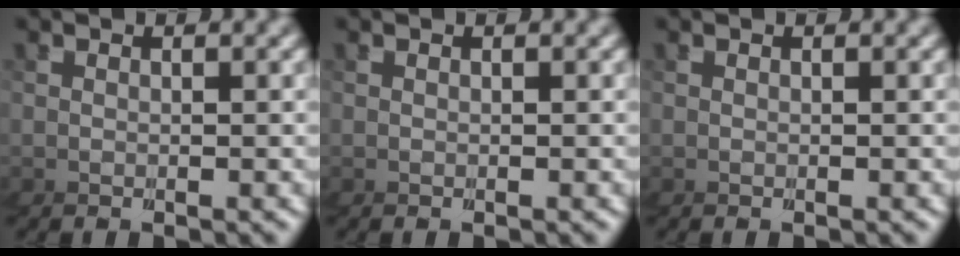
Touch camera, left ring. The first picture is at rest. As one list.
[{"total": 0.0}, {"total": 0.0}]